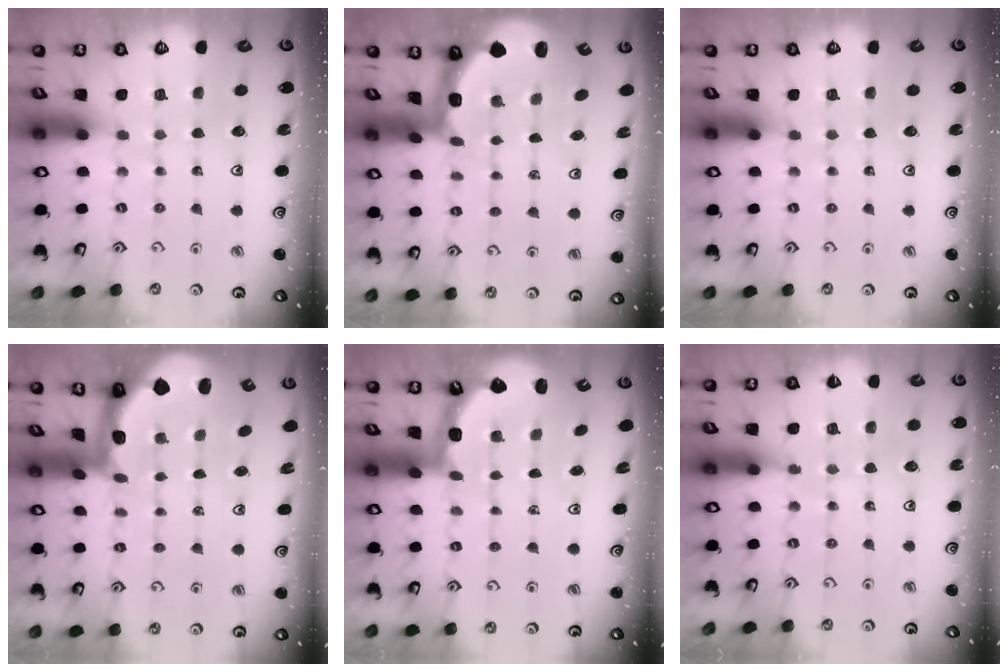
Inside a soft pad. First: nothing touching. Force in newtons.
{"total": 2.2, "press": 2.0, "slide": 0.8}
{"total": 0.0}
{"total": 1.5, "press": 1.5, "slide": 0.4}
{"total": 2.5, "press": 2.1, "slide": 1.3}
{"total": 5.0, "press": 5.0, "slide": 0.8}